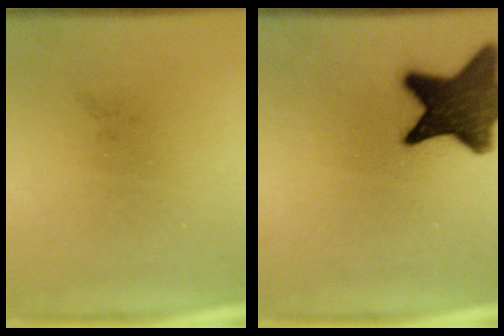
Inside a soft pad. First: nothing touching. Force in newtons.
{"total": 14.3}